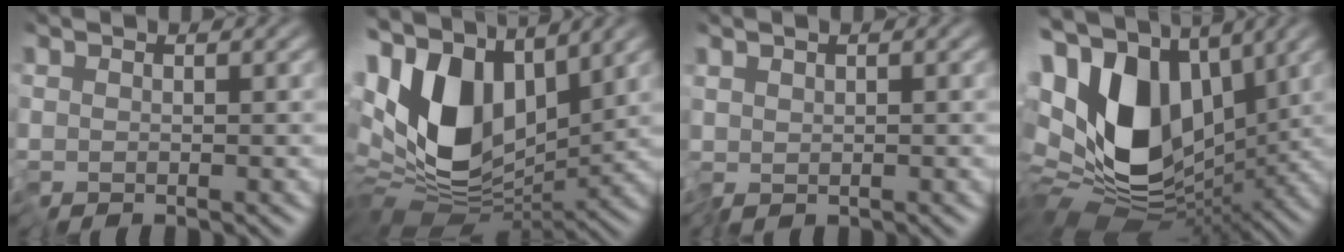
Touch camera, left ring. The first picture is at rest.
{"total": 11.2, "force": [1.4, 7.0, 8.7], "torque": [-0.182, -0.011, 0.015]}
{"total": 1.0, "force": [0.0, 0.7, 0.7], "torque": [-0.014, -0.002, 0.000]}
{"total": 15.4, "force": [1.5, 10.4, 11.3], "torque": [-0.216, -0.019, 0.038]}